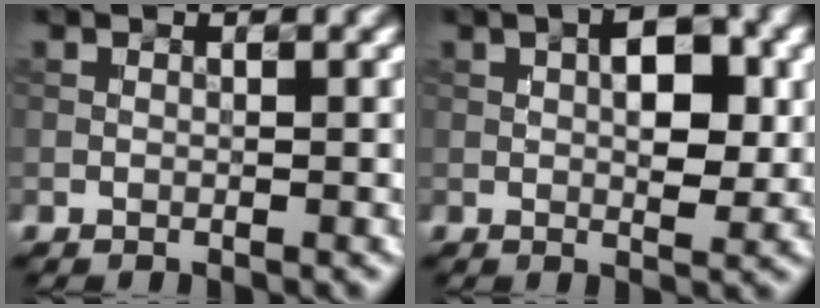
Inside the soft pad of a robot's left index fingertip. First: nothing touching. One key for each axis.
{"total": 4.7, "fx": 0.7, "fy": 2.0, "fz": 4.2, "tx": -0.063, "ty": 0.003, "tz": 0.010}